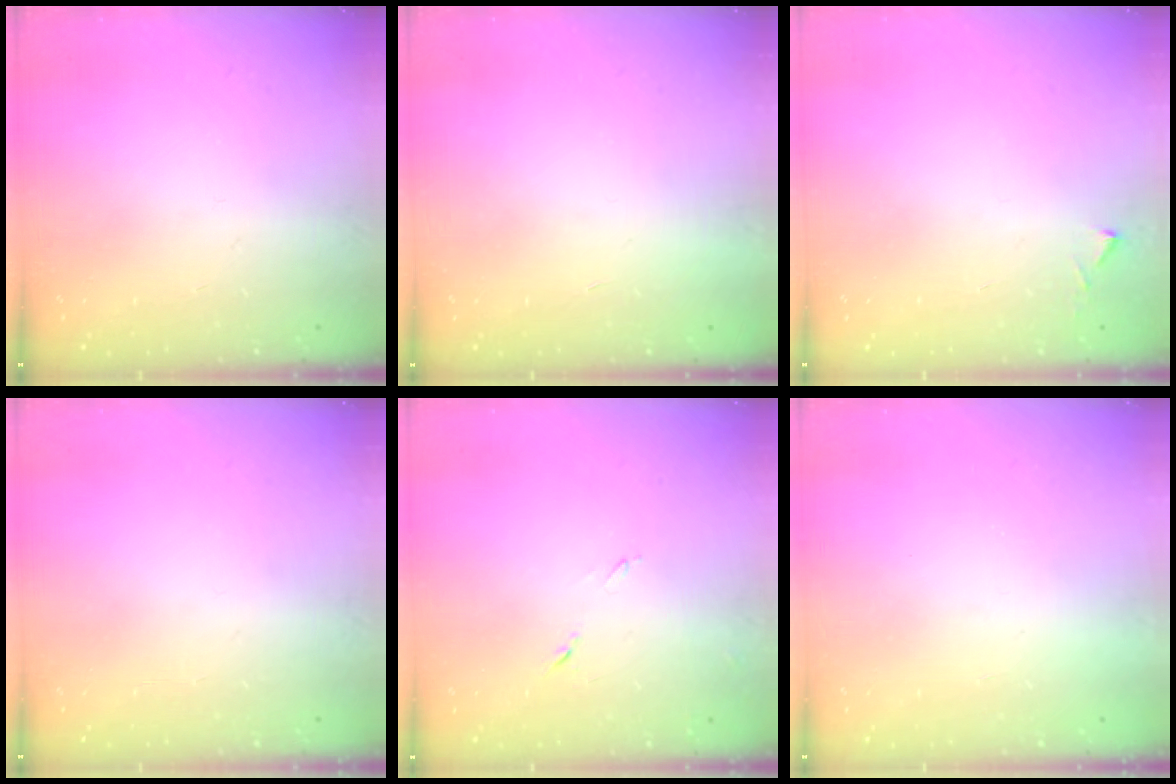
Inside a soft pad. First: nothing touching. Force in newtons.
{"total": 1.6, "press": 1.6, "slide": 0.1}
{"total": 4.8, "press": 4.8, "slide": 0.6}
{"total": 0.0}
{"total": 6.1, "press": 6.1, "slide": 0.6}
{"total": 1.7, "press": 1.6, "slide": 0.1}